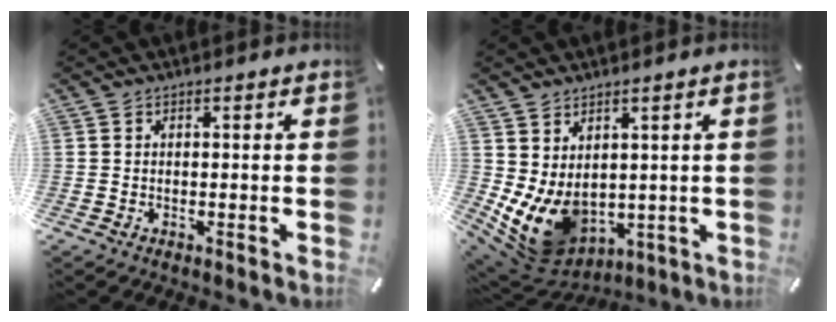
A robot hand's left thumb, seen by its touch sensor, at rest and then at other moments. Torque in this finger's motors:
{"motor_torque": [2.15, 2.34, 0.95, -0.92, 0.34]}